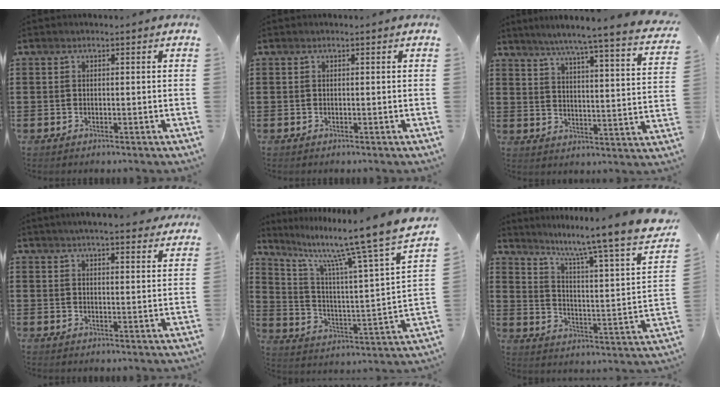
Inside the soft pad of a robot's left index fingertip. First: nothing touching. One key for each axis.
{"total": 0.0}
{"total": 6.0, "fx": 5.0, "fy": -1.2, "fz": 3.2, "tx": -0.083, "ty": -0.044, "tz": 0.075}
{"total": 4.2, "fx": 4.1, "fy": 0.0, "fz": 1.2, "tx": -0.036, "ty": -0.010, "tz": 0.074}
{"total": 13.0, "fx": 10.1, "fy": 0.0, "fz": 8.2, "tx": -0.161, "ty": -0.080, "tz": 0.151}
{"total": 8.6, "fx": 6.8, "fy": -0.5, "fz": 5.3, "tx": -0.119, "ty": -0.061, "tz": 0.101}